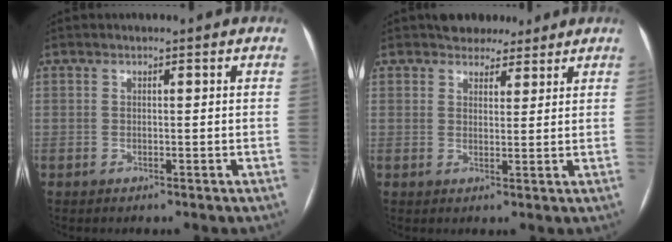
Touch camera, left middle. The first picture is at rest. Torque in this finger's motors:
{"motor_torque": [0.21, -0.24, 0.08, 0.01]}